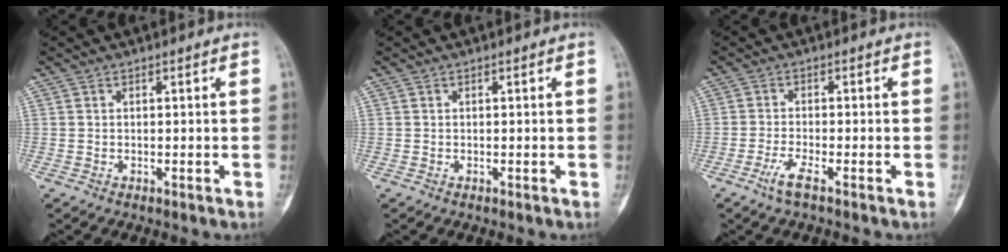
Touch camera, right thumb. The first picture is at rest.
{"total": 0.0}
{"total": 3.4, "force": [-2.1, 0.2, 2.6], "torque": [-0.068, 0.001, -0.046]}